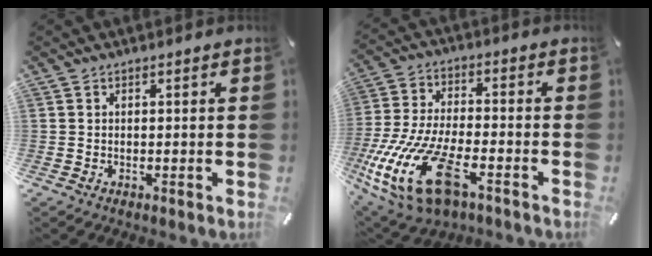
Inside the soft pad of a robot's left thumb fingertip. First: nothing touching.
{"total": 19.1, "force": [-9.1, 8.5, 14.5], "torque": [-0.306, 0.027, -0.150]}